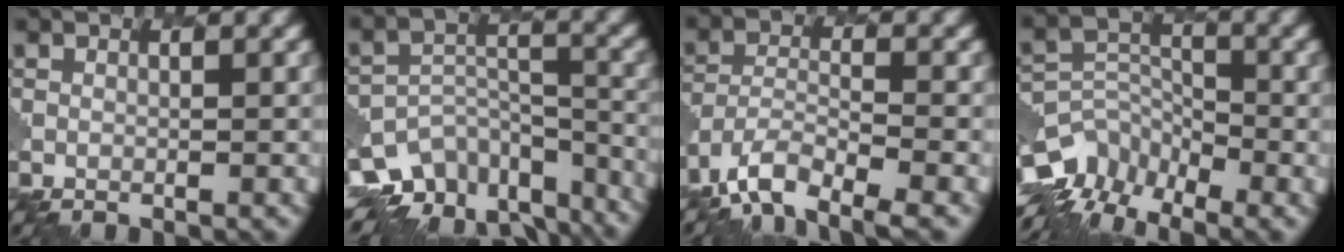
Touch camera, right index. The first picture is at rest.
{"total": 10.3, "force": [-7.9, 5.6, 3.3], "torque": [-0.062, -0.006, -0.100]}
{"total": 6.4, "force": [-4.8, 2.3, 3.6], "torque": [-0.067, -0.008, -0.096]}
{"total": 9.5, "force": [-7.4, 4.8, 3.4], "torque": [-0.058, -0.003, -0.123]}